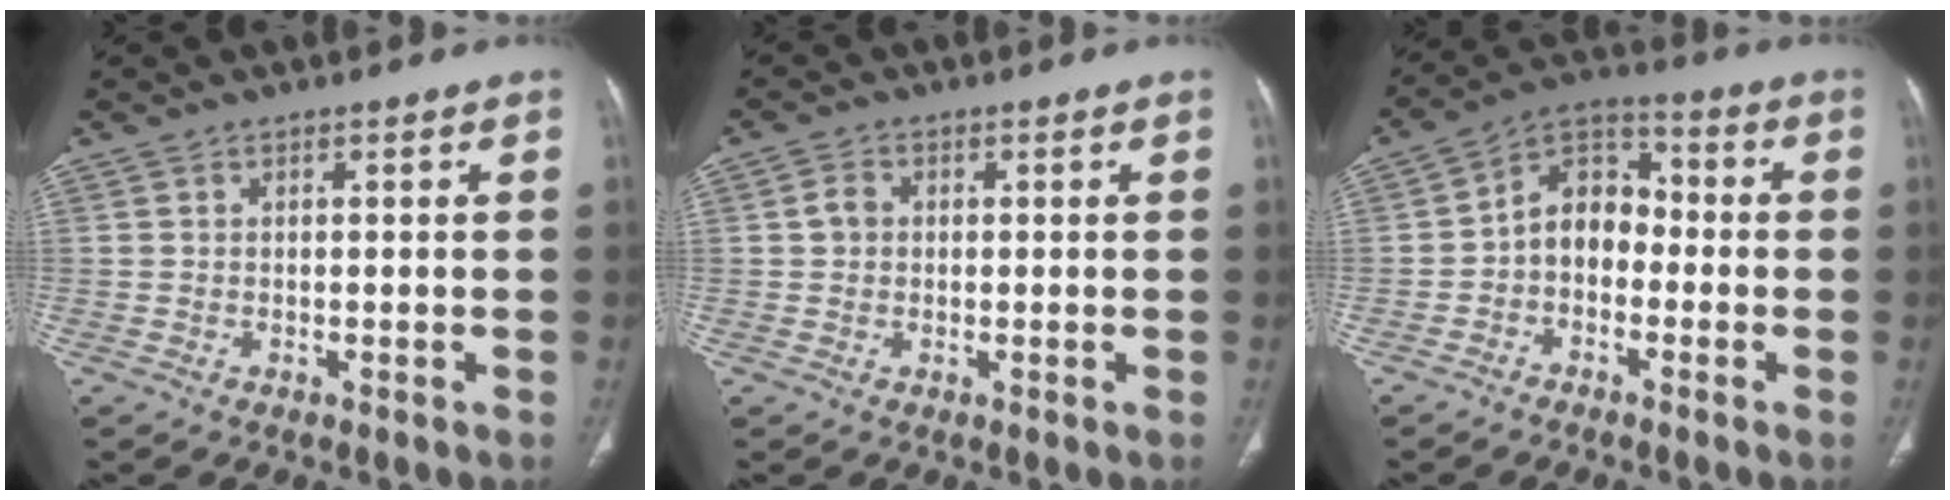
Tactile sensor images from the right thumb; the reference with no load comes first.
{"total": 2.4, "force": [0.2, 2.1, 1.2], "torque": [-0.018, 0.007, 0.002]}
{"total": 8.9, "force": [-1.7, 6.6, 5.7], "torque": [-0.064, 0.039, -0.048]}